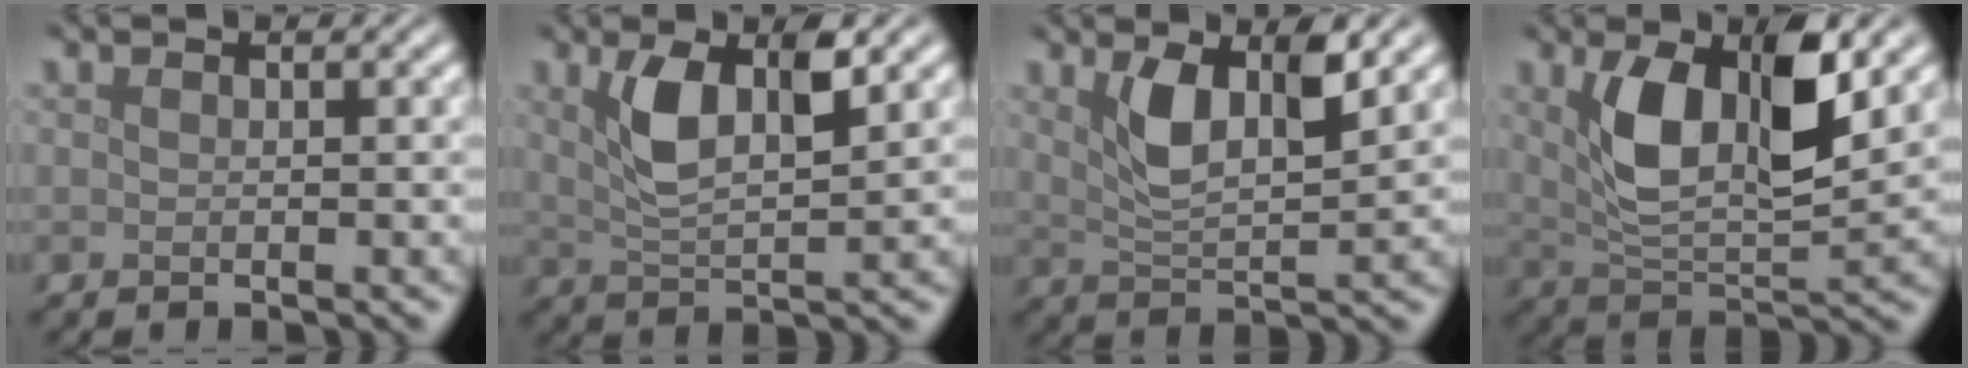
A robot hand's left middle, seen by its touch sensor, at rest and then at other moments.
{"total": 4.8, "force": [2.1, 1.5, 4.0], "torque": [-0.086, 0.002, 0.038]}
{"total": 4.6, "force": [2.2, 1.5, 3.7], "torque": [-0.076, -0.002, 0.042]}
{"total": 7.7, "force": [2.4, 3.2, 6.6], "torque": [-0.130, -0.001, 0.046]}